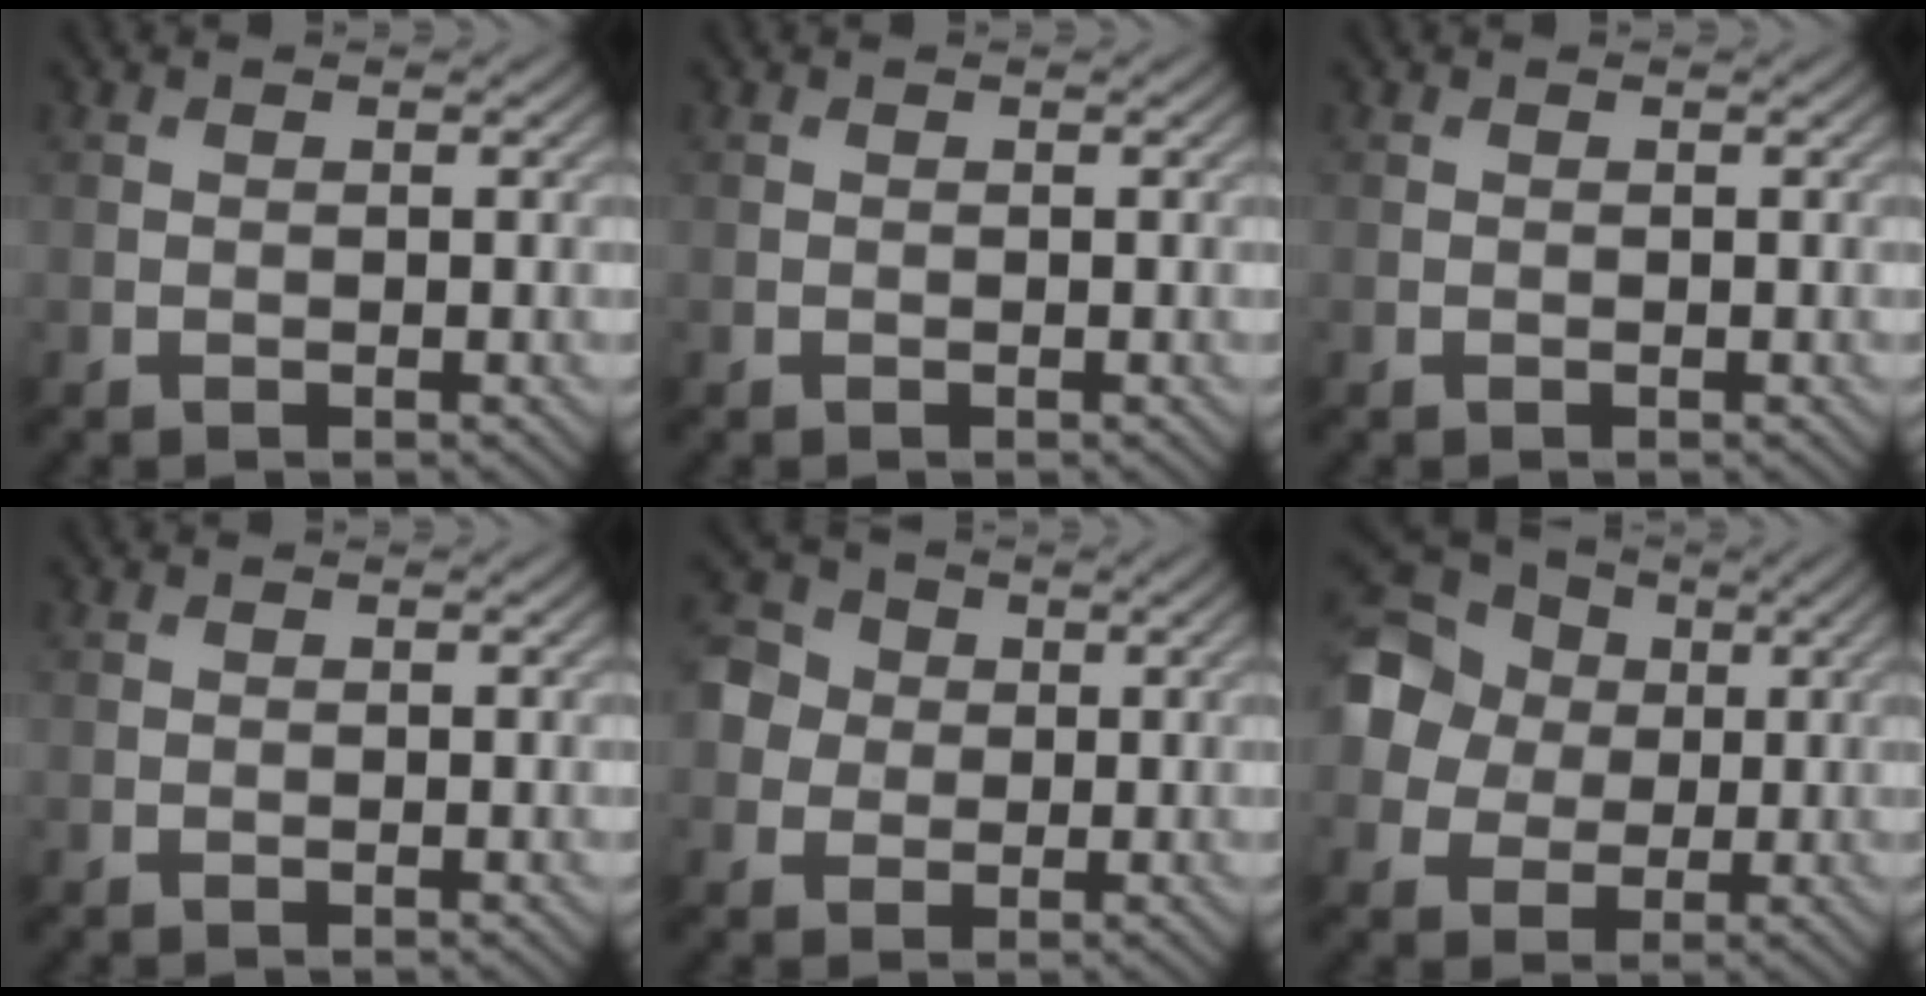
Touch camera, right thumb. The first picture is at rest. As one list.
[{"total": 0.0}, {"total": 0.0}, {"total": 0.0}, {"total": 4.9, "force": [0.4, 4.5, 1.9], "torque": [-0.054, 0.009, -0.004]}, {"total": 12.2, "force": [1.7, 10.9, 5.2], "torque": [-0.177, 0.023, 0.014]}]